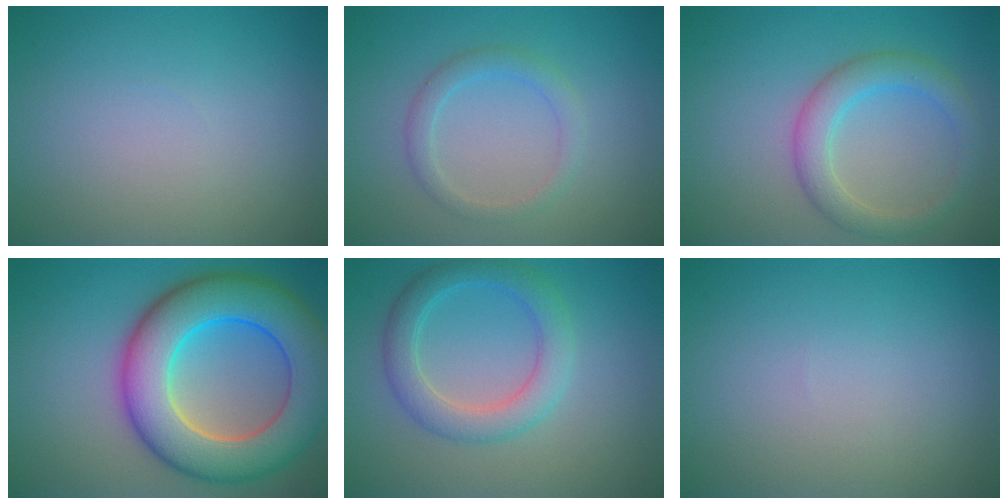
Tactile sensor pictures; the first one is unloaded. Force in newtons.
{"total": 2.1, "press": 2.1, "slide": 0.1}
{"total": 3.7, "press": 3.7, "slide": 0.2}
{"total": 12.0, "press": 12.0, "slide": 0.6}
{"total": 4.1, "press": 4.1, "slide": 0.1}
{"total": 0.0}